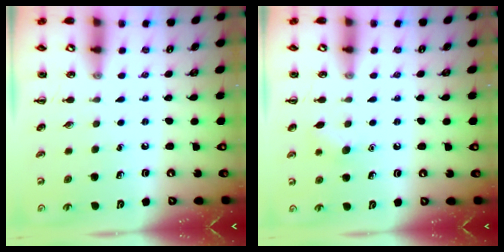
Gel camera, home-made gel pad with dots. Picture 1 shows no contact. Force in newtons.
{"total": 6.1, "press": 6.0, "slide": 1.4}